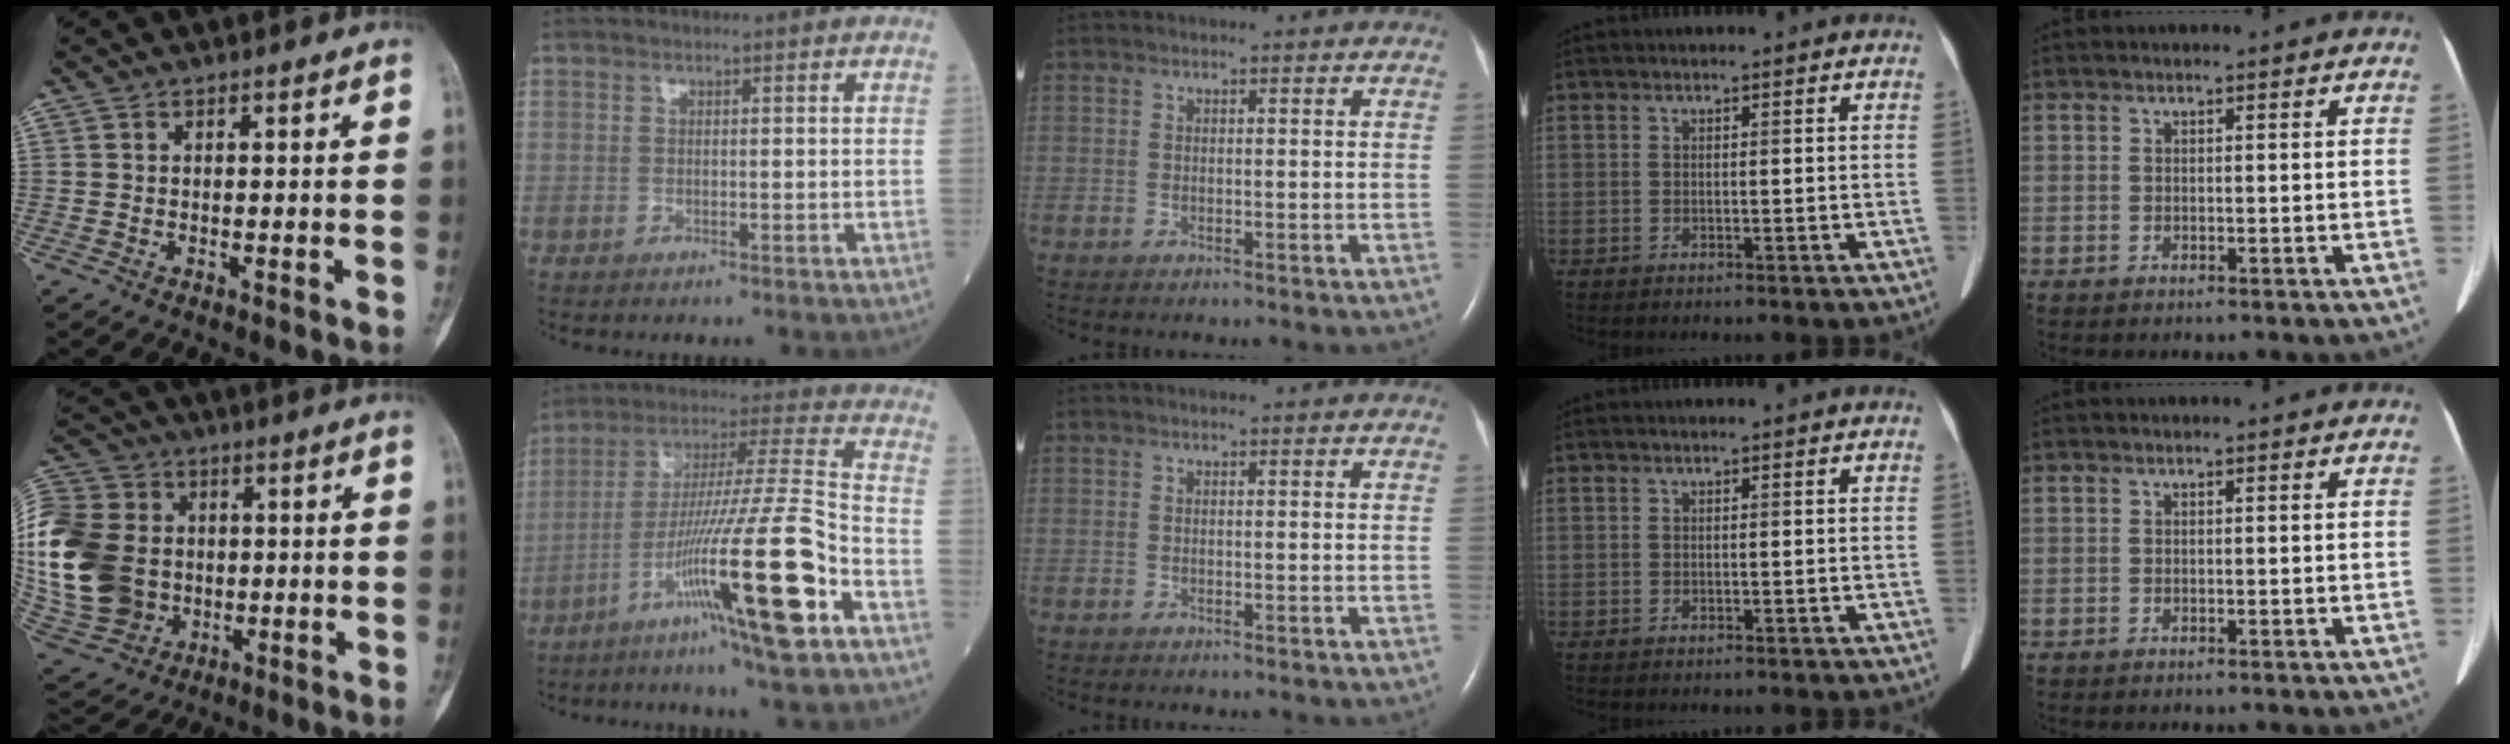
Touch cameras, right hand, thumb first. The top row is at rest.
{"thumb": {"total": 27.2, "force": [-0.5, 22.0, 16.0], "torque": [-0.382, 0.022, 0.008]}, "index": {"total": 20.0, "force": [-8.8, -0.5, 18.0], "torque": [-0.320, -0.022, -0.153]}}